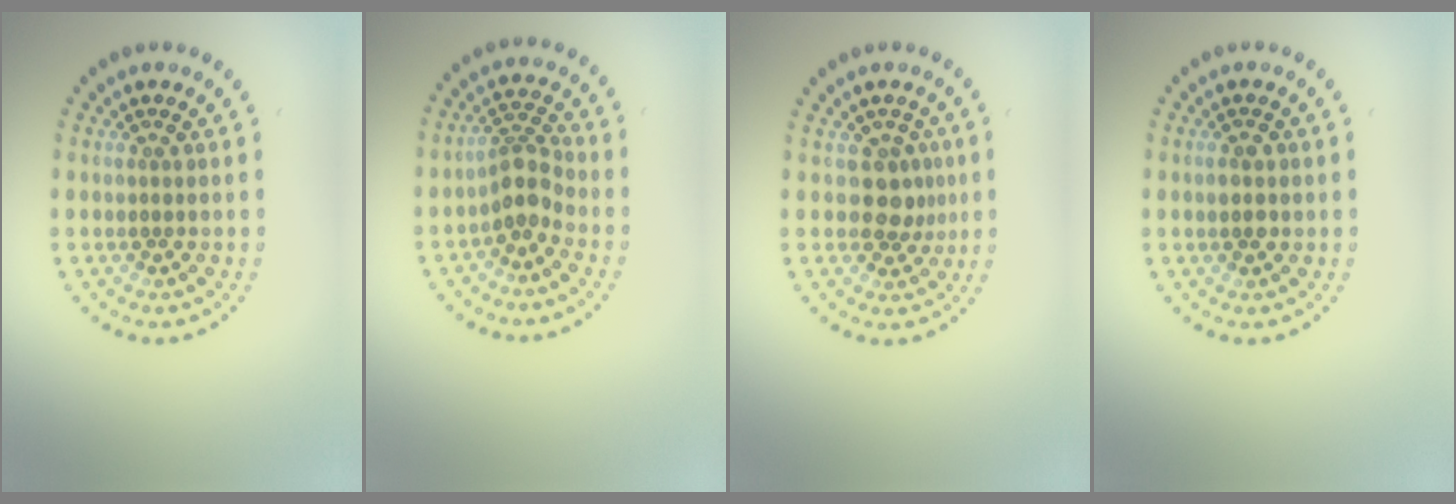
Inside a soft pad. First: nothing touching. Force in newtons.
{"total": 2.7, "press": 2.2, "slide": 1.7}
{"total": 2.3, "press": 2.0, "slide": 1.3}
{"total": 1.8, "press": 1.8, "slide": 0.0}